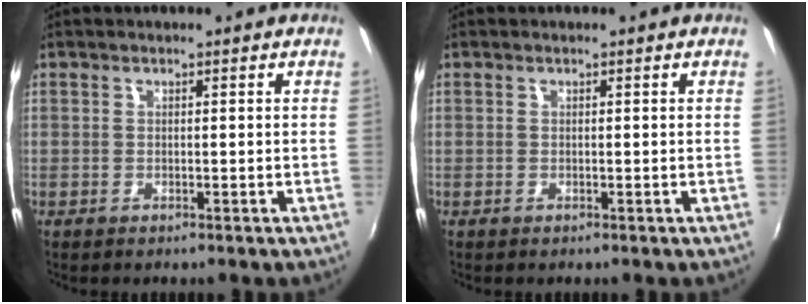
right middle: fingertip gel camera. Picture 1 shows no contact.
{"total": 0.0}